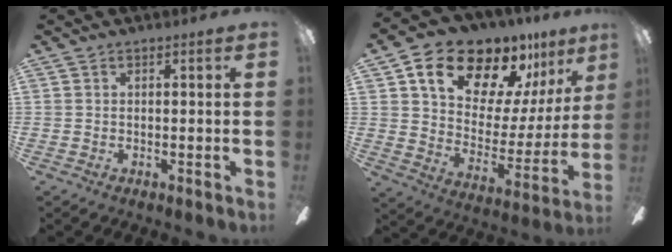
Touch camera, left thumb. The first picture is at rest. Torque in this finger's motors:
{"motor_torque": [0.38, 0.46, 1.26, -1.51, 0.30]}